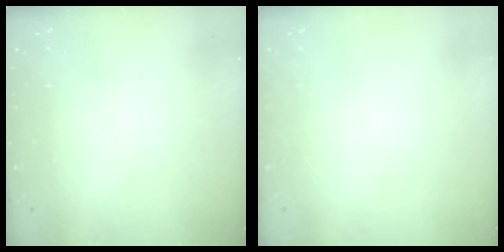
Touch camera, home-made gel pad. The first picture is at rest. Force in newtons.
{"total": 0.0}